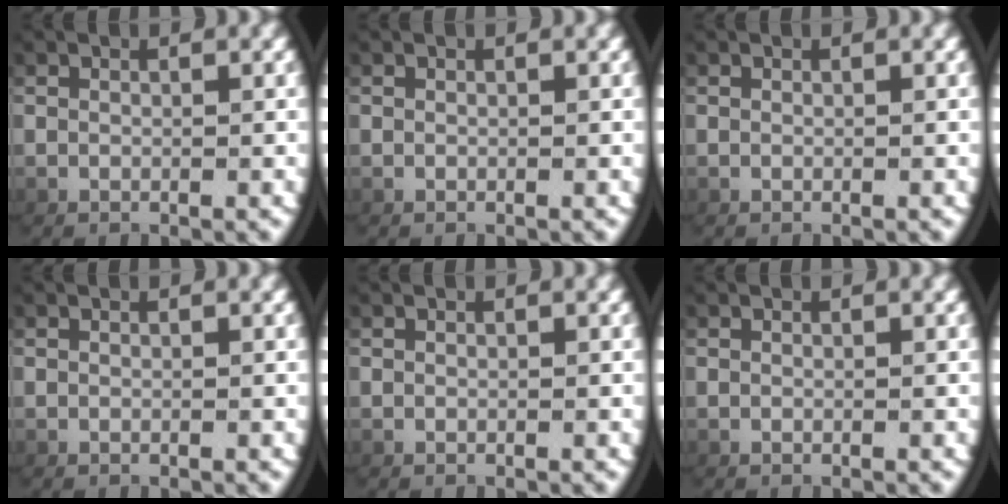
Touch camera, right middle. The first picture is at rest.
{"total": 0.0}
{"total": 0.0}
{"total": 0.0}
{"total": 0.0}
{"total": 0.0}